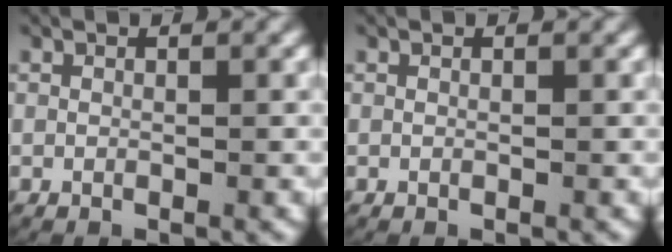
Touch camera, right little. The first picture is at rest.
{"total": 0.0}